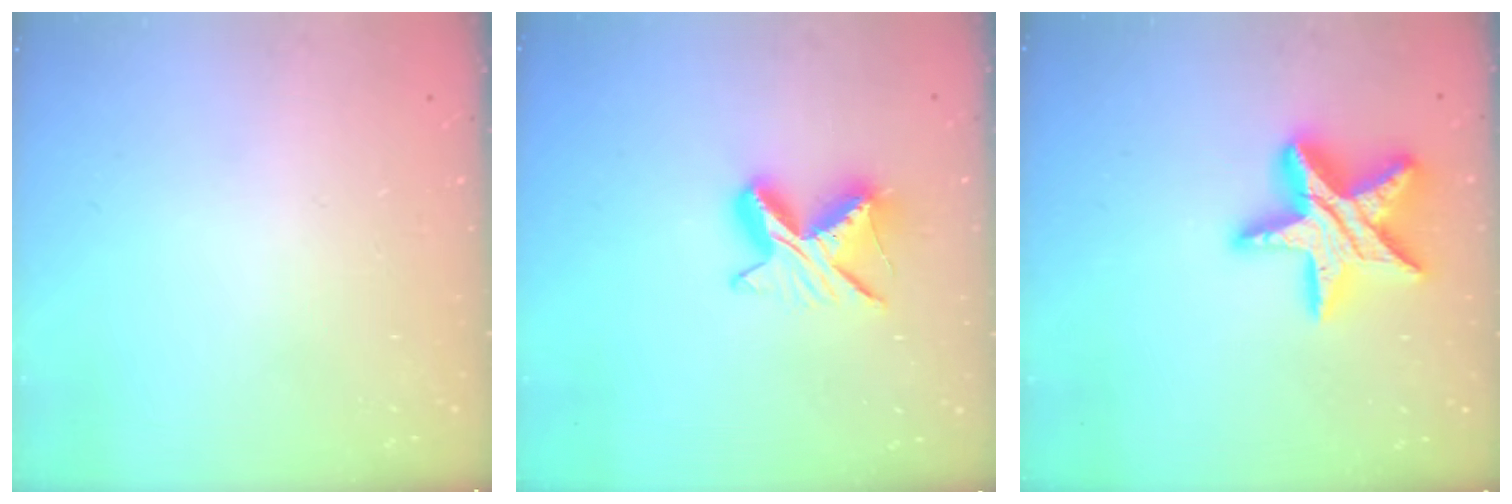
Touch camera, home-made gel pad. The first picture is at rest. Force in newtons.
{"total": 9.0, "press": 9.0, "slide": 0.7}
{"total": 21.1, "press": 21.0, "slide": 1.7}